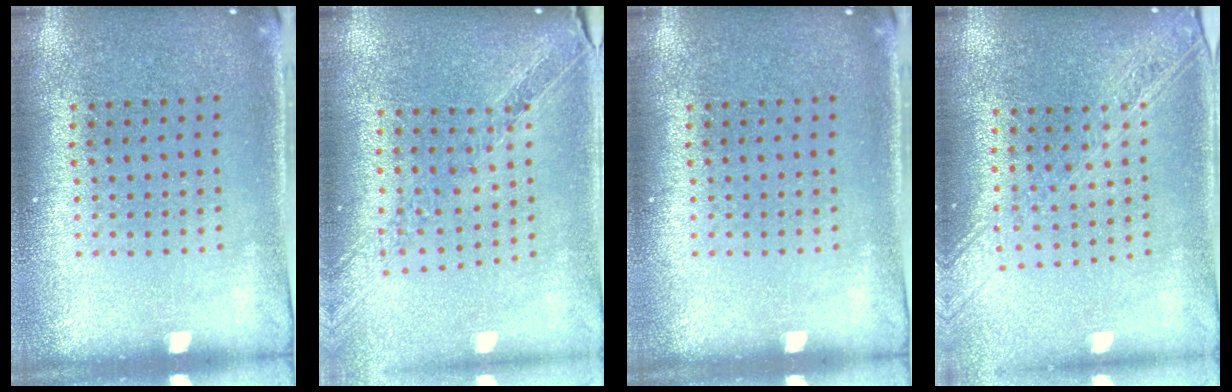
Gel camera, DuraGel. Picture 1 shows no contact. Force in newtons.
{"total": 1.1, "press": 1.1, "slide": 0.1}
{"total": 0.0}
{"total": 2.3, "press": 1.9, "slide": 1.2}